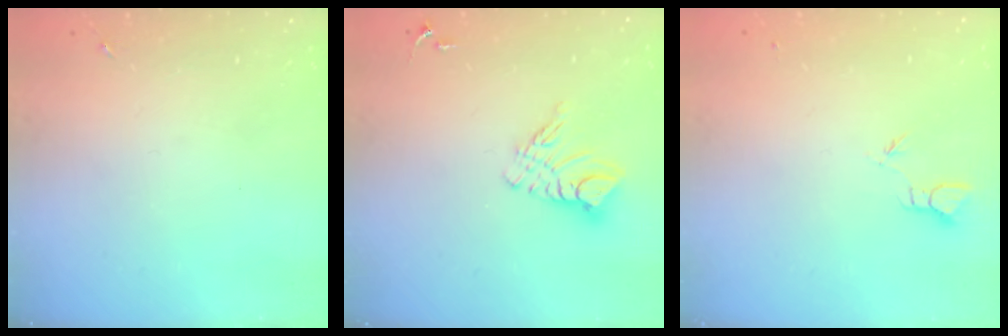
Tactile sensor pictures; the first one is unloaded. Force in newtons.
{"total": 9.8, "press": 9.8, "slide": 0.9}
{"total": 2.0, "press": 2.0, "slide": 0.1}